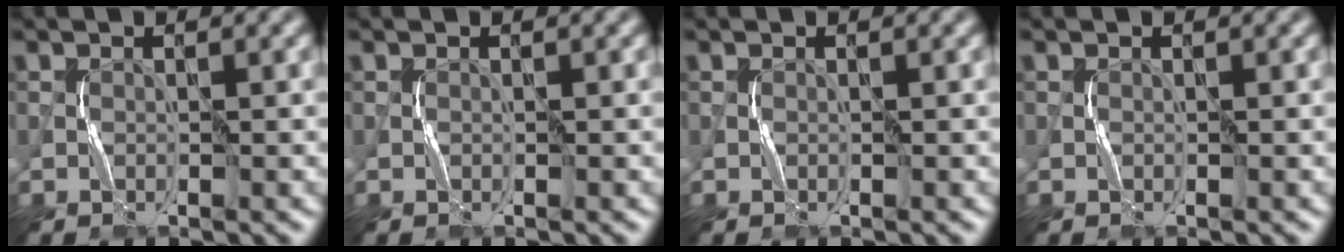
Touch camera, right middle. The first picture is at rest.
{"total": 0.0}
{"total": 0.0}
{"total": 0.0}